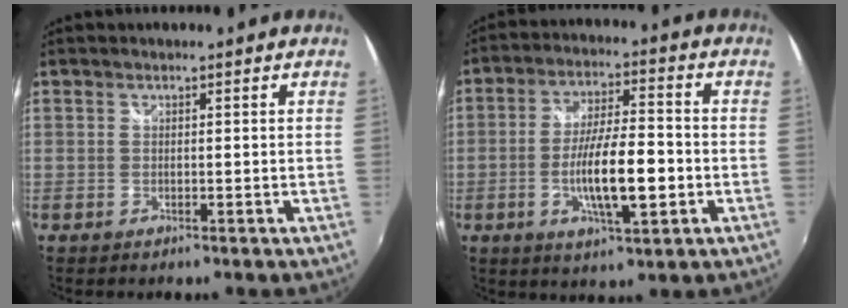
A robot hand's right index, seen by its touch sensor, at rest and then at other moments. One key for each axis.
{"total": 11.7, "fx": -3.0, "fy": 2.7, "fz": 11.0, "tx": -0.203, "ty": -0.007, "tz": -0.048}